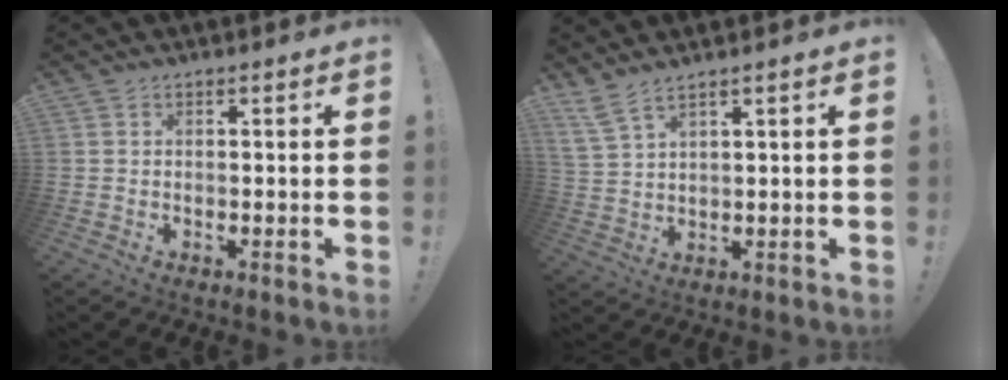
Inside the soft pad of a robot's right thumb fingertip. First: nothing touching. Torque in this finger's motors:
{"motor_torque": [-0.42, 0.66, 0.20, 0.05, 0.05]}